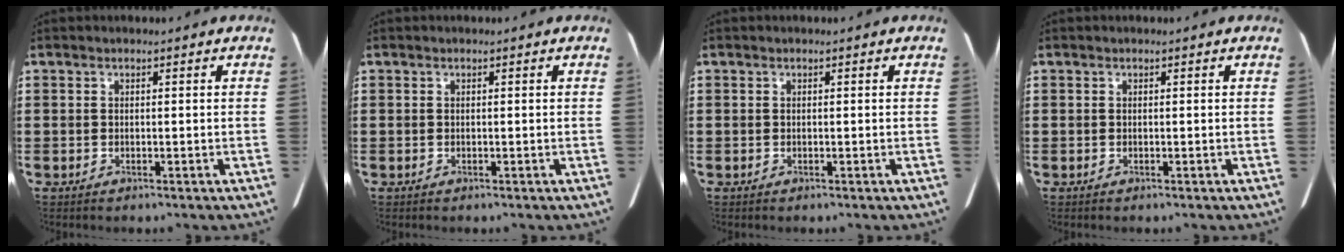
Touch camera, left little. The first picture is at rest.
{"total": 0.0}
{"total": 0.0}
{"total": 0.0}